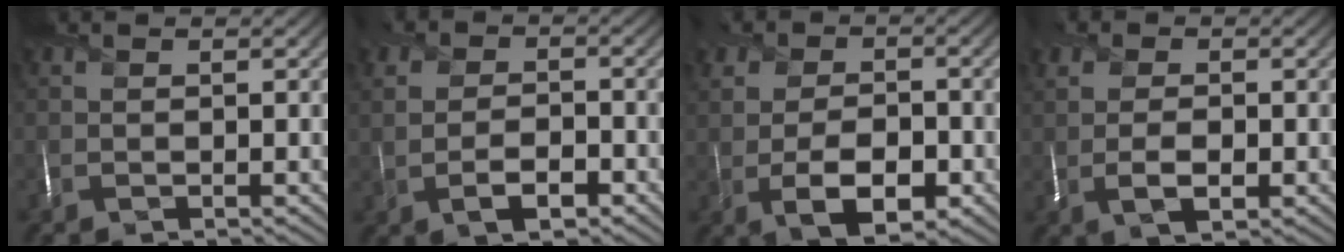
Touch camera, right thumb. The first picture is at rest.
{"total": 4.8, "force": [-1.5, 2.9, 3.5], "torque": [-0.060, -0.005, -0.033]}
{"total": 8.2, "force": [-2.0, 5.5, 5.8], "torque": [-0.083, -0.005, -0.044]}
{"total": 4.4, "force": [-0.4, 2.8, 3.4], "torque": [-0.065, 0.001, -0.013]}